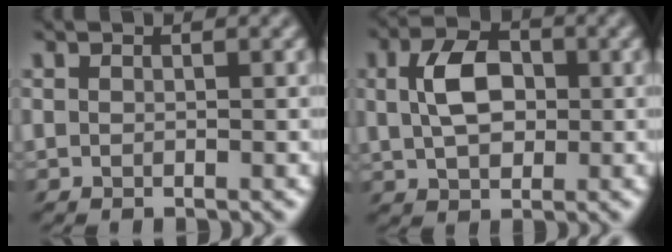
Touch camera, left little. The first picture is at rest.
{"total": 4.8, "force": [0.1, 3.0, 3.8], "torque": [-0.071, 0.009, -0.006]}